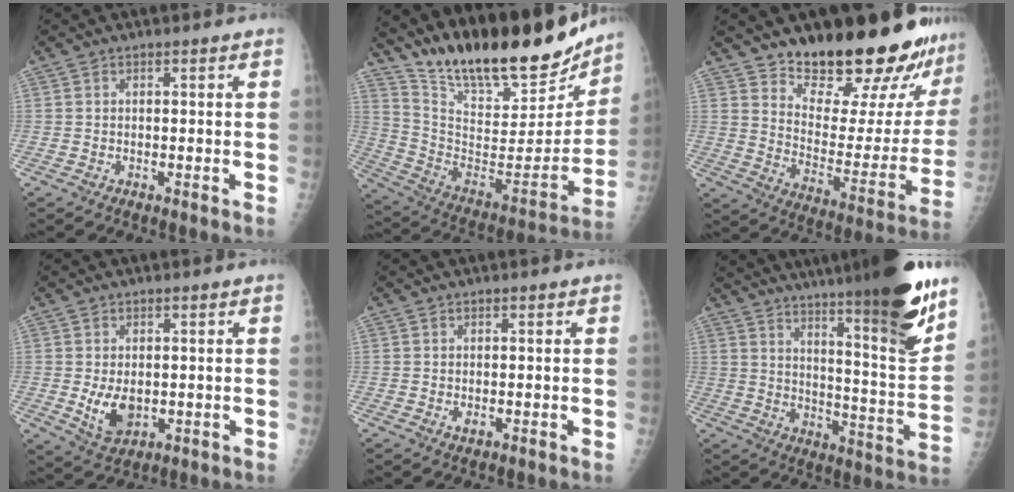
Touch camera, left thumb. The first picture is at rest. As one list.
[{"total": 27.3, "force": [22.4, 8.3, 13.1], "torque": [-0.187, -0.099, 0.356]}, {"total": 25.3, "force": [20.9, 7.6, 12.2], "torque": [-0.140, -0.151, 0.290]}, {"total": 5.8, "force": [-0.3, 3.8, 4.4], "torque": [-0.069, -0.014, 0.008]}, {"total": 1.1, "force": [0.0, 0.7, 0.8], "torque": [-0.012, -0.002, 0.001]}, {"total": 25.9, "force": [18.1, 2.9, 18.3], "torque": [-0.255, -0.090, 0.268]}]